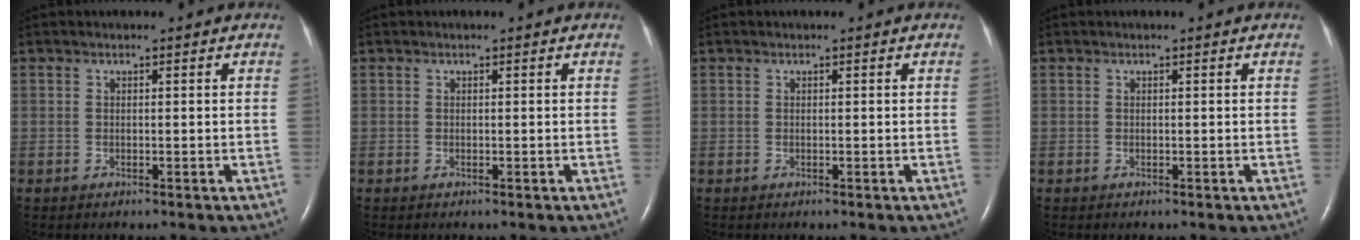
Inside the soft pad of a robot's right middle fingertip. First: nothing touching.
{"total": 0.0}
{"total": 0.0}
{"total": 0.0}